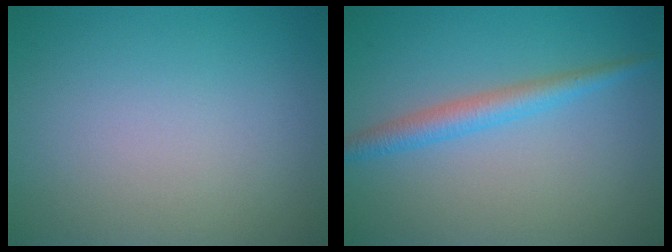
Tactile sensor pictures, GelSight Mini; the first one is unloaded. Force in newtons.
{"total": 2.6, "press": 2.6, "slide": 0.1}